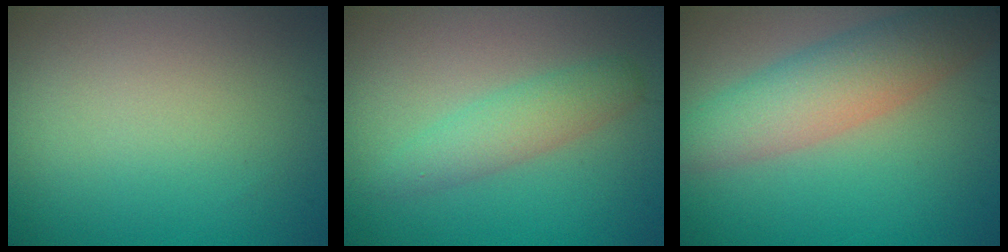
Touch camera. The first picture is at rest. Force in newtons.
{"total": 2.8, "press": 2.8, "slide": 0.1}
{"total": 5.3, "press": 5.3, "slide": 0.1}